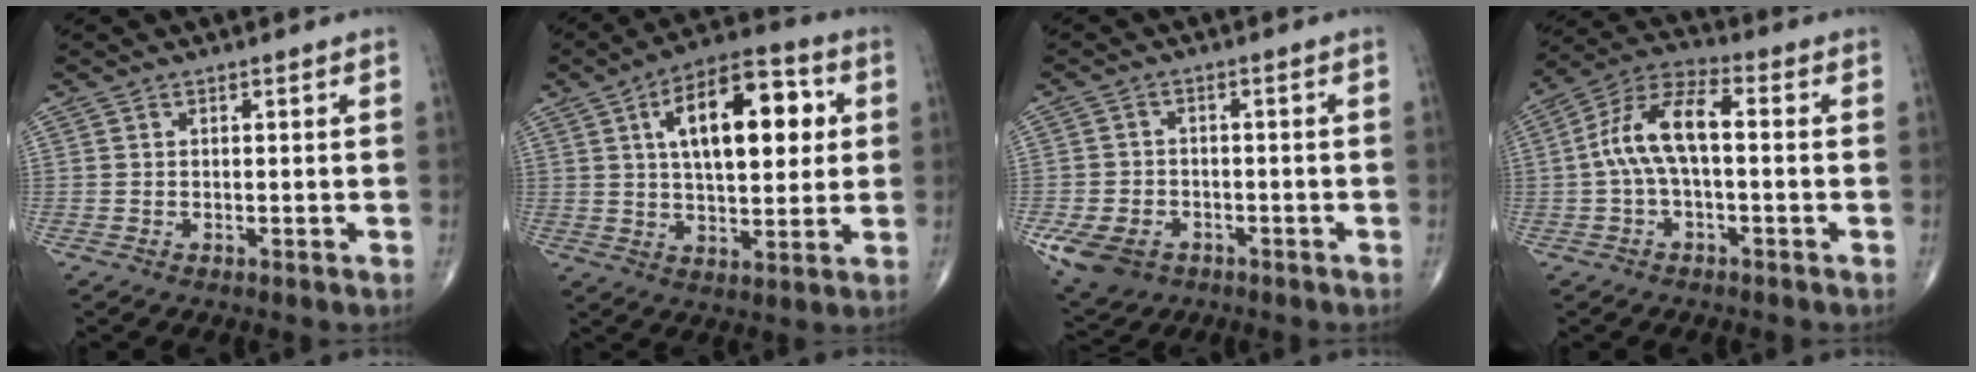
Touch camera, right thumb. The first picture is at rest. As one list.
[{"total": 17.6, "force": [4.4, 8.4, 14.9], "torque": [-0.205, 0.010, 0.065]}, {"total": 9.2, "force": [-4.2, 6.8, 4.7], "torque": [-0.092, 0.013, -0.063]}, {"total": 10.8, "force": [-0.1, 4.8, 9.6], "torque": [-0.195, 0.042, -0.009]}]